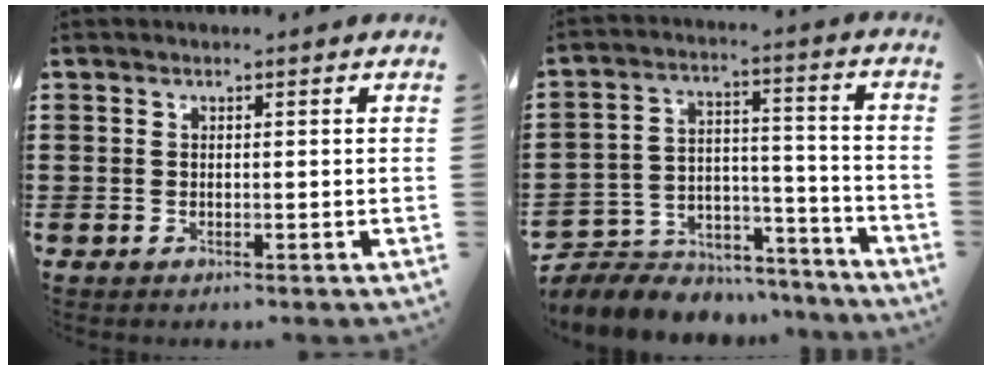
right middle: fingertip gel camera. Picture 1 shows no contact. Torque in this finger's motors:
{"motor_torque": [1.32, -0.77, 0.54, 0.21]}